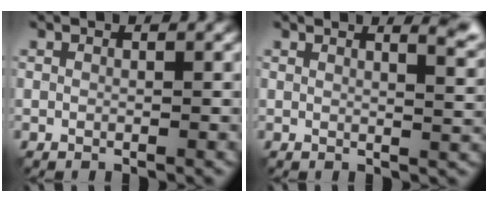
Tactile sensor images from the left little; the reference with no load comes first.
{"total": 4.5, "force": [3.2, 1.4, 2.8], "torque": [-0.014, 0.016, 0.028]}